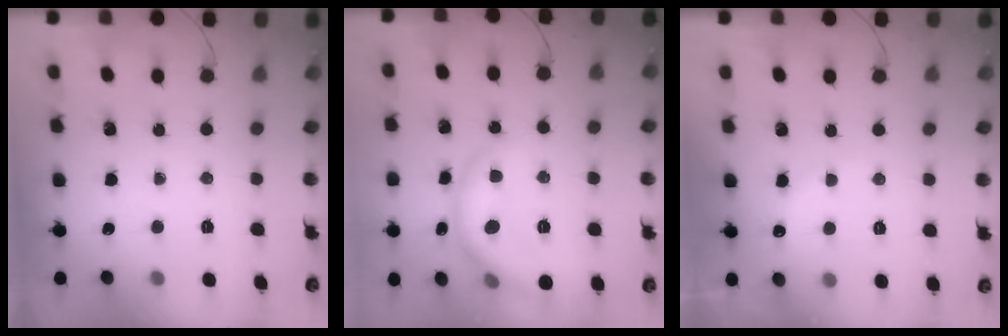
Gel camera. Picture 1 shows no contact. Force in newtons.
{"total": 8.8, "press": 8.8, "slide": 0.2}
{"total": 7.4, "press": 7.3, "slide": 1.1}